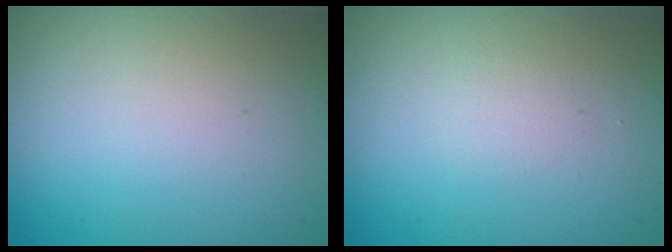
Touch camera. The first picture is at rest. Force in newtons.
{"total": 0.6, "press": 0.6, "slide": 0.0}